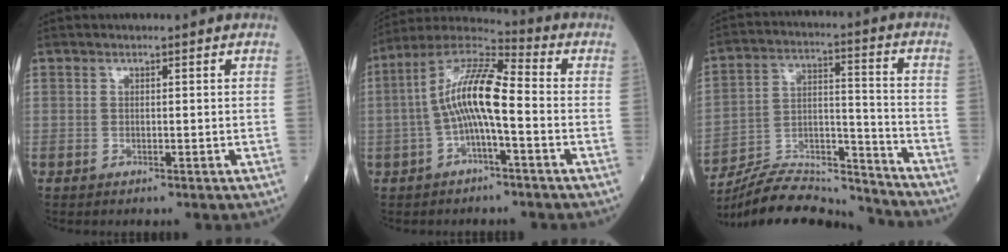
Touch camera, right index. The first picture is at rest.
{"total": 12.3, "force": [-1.3, 3.1, 11.8], "torque": [-0.245, 0.030, -0.026]}
{"total": 20.0, "force": [-19.2, 2.7, 4.8], "torque": [-0.115, 0.021, -0.317]}